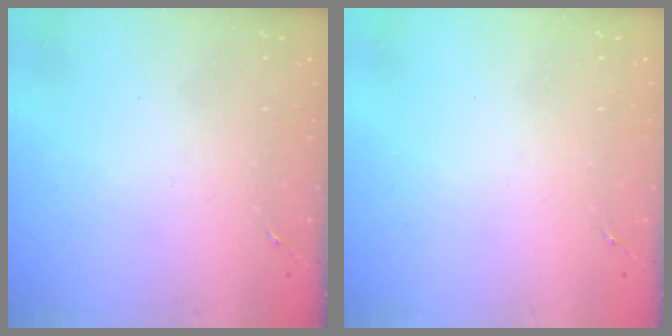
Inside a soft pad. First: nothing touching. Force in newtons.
{"total": 0.0}